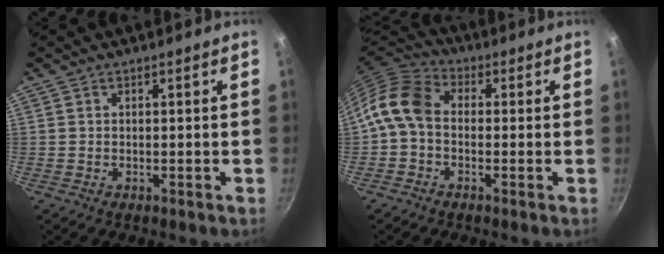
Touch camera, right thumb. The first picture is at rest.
{"total": 8.9, "force": [-0.9, 6.6, 6.0], "torque": [-0.109, 0.032, -0.038]}